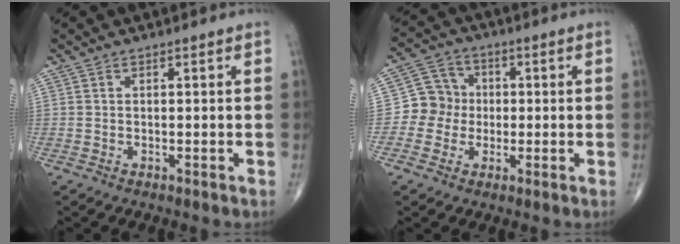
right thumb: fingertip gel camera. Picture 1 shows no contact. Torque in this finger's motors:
{"motor_torque": [-0.23, 0.16, 0.11, -0.04, -0.02]}